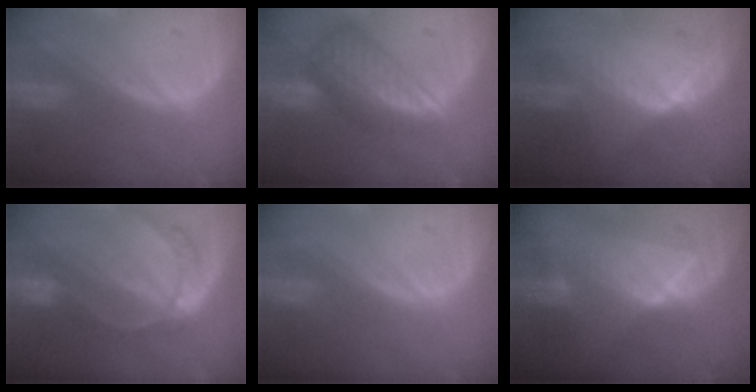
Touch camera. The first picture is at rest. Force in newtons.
{"total": 8.8, "press": 7.7, "slide": 4.4}
{"total": 7.7, "press": 6.9, "slide": 3.5}
{"total": 7.7, "press": 6.4, "slide": 4.3}
{"total": 0.0}
{"total": 7.1, "press": 7.0, "slide": 1.1}